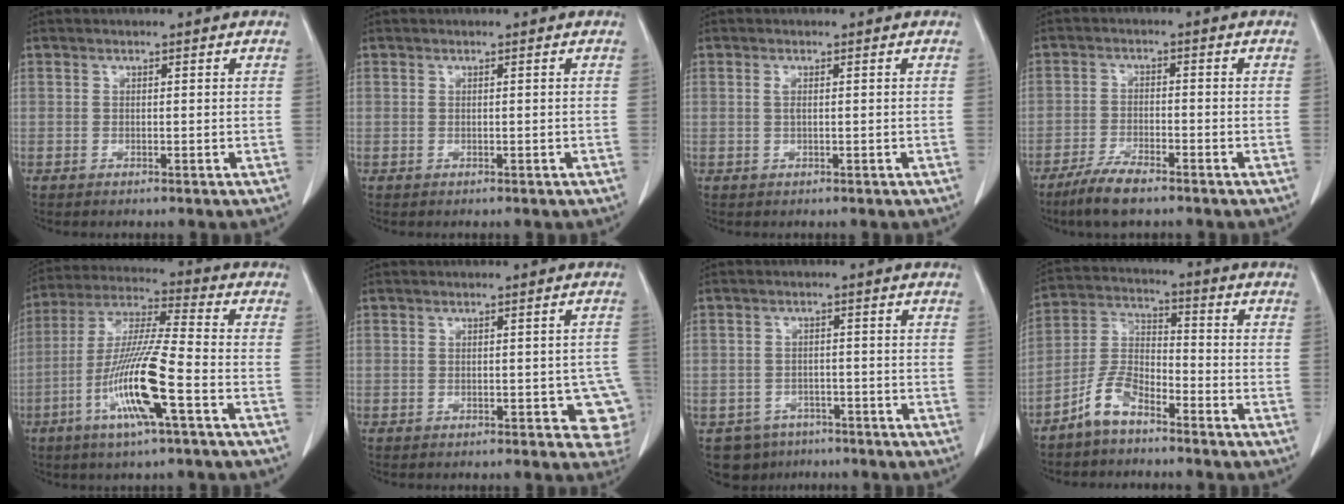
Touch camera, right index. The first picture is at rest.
{"total": 0.0}
{"total": 0.8, "force": [0.1, 0.2, 0.7], "torque": [-0.019, -0.001, 0.001]}
{"total": 5.7, "force": [-4.4, 1.1, 3.4], "torque": [-0.075, -0.011, -0.082]}
{"total": 14.0, "force": [-5.2, 0.3, 13.0], "torque": [-0.265, -0.010, -0.103]}
{"total": 5.0, "force": [-1.8, 2.3, 4.1], "torque": [-0.020, 0.010, -0.022]}
{"total": 5.6, "force": [-3.6, 4.3, 0.3], "torque": [0.002, 0.010, -0.048]}
{"total": 7.0, "force": [-5.3, 2.9, 3.7], "torque": [-0.085, 0.006, -0.111]}